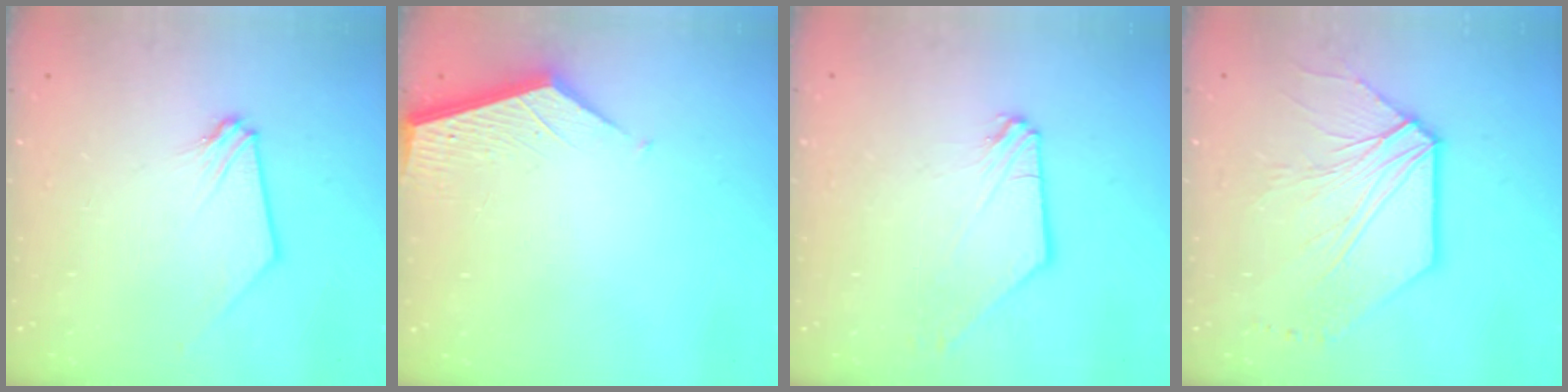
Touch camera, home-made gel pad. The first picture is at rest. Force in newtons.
{"total": 3.6, "press": 3.6, "slide": 0.4}
{"total": 2.5, "press": 2.5, "slide": 0.4}
{"total": 8.1, "press": 8.0, "slide": 1.4}